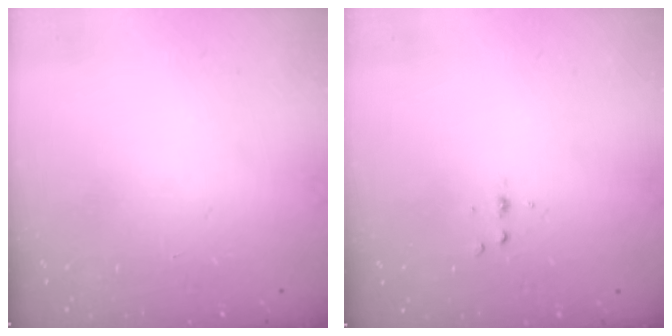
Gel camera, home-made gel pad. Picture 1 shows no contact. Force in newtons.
{"total": 3.2, "press": 3.1, "slide": 0.4}